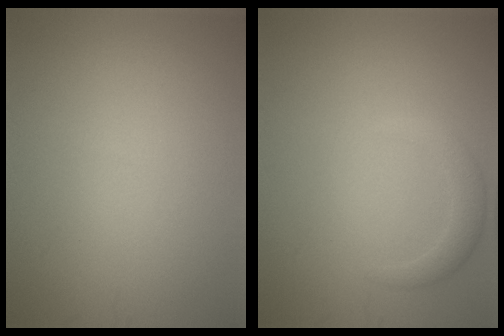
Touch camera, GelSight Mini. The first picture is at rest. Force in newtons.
{"total": 2.0, "press": 2.0, "slide": 0.2}